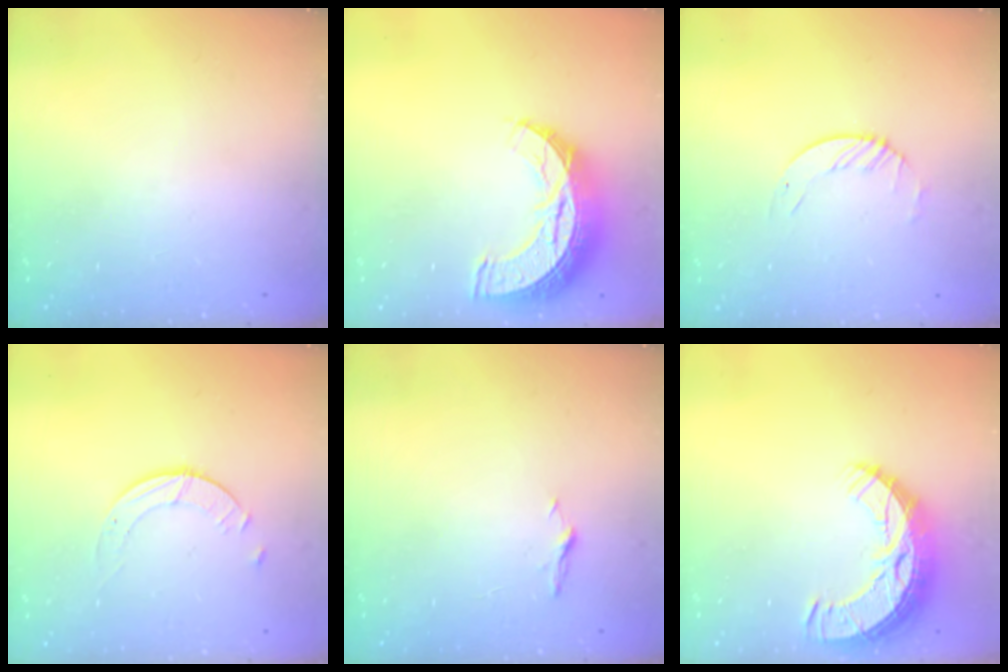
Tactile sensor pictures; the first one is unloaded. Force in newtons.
{"total": 12.7, "press": 12.7, "slide": 0.8}
{"total": 1.6, "press": 1.6, "slide": 0.2}
{"total": 1.8, "press": 1.8, "slide": 0.2}
{"total": 3.7, "press": 3.7, "slide": 0.5}
{"total": 11.1, "press": 11.0, "slide": 0.8}